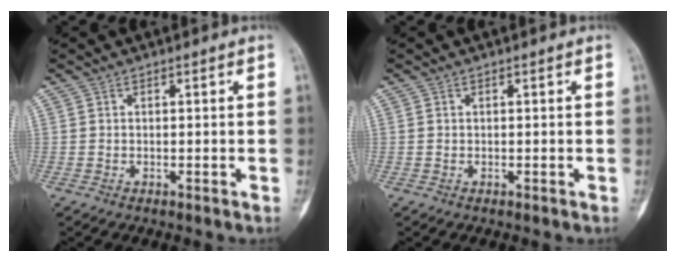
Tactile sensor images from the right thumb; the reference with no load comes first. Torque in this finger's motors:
{"motor_torque": [-0.22, 0.31, -0.24, -0.06, -0.07]}